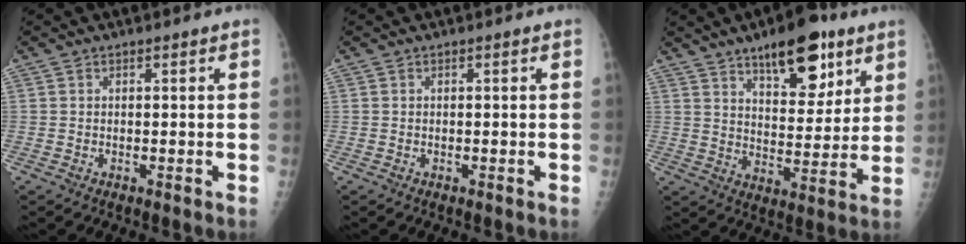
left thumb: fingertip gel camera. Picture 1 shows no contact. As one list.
[{"total": 0.0}, {"total": 15.5, "force": [9.4, 6.5, 10.4], "torque": [-0.110, -0.049, 0.144]}]